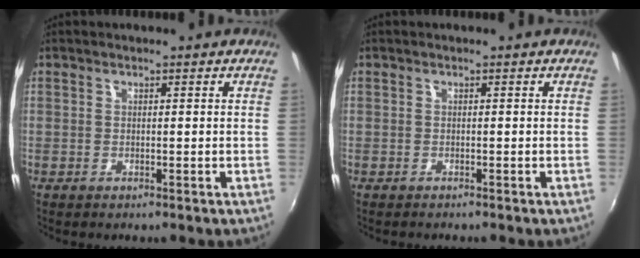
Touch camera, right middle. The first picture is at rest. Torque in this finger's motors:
{"motor_torque": [0.05, -0.06, 0.00, 0.02]}